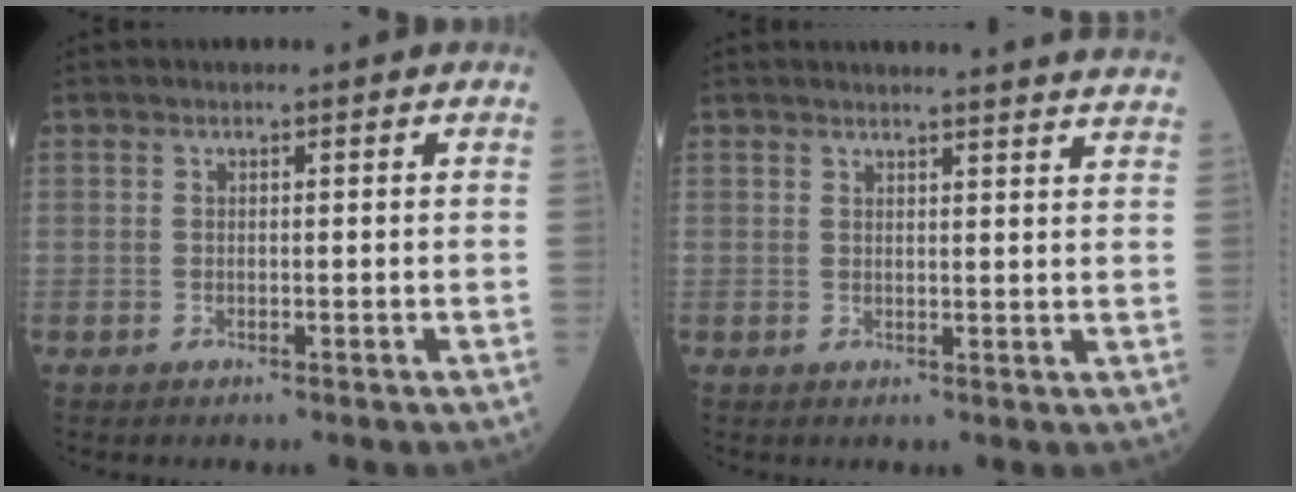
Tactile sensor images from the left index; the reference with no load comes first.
{"total": 14.2, "force": [13.8, -0.2, 3.3], "torque": [-0.034, -0.040, 0.141]}